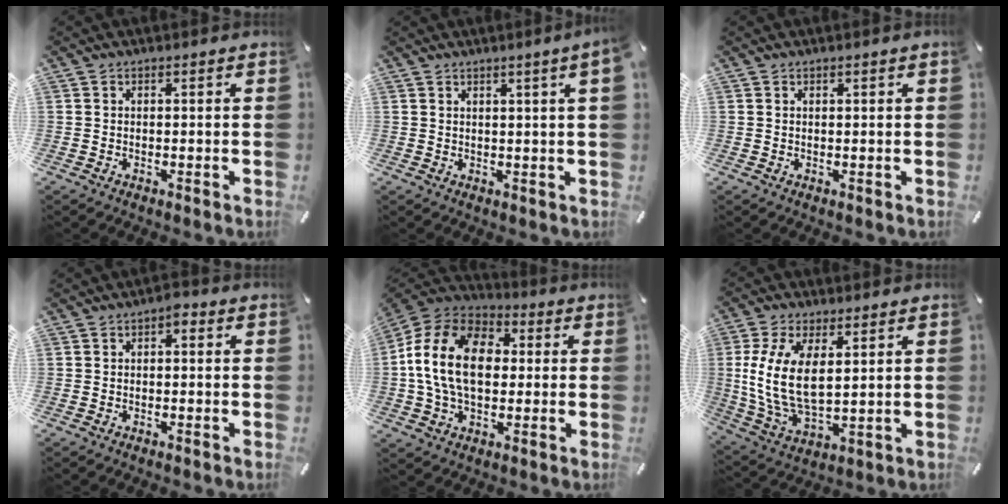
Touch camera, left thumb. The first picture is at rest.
{"total": 3.6, "force": [1.7, -0.3, 3.1], "torque": [-0.059, -0.003, 0.028]}
{"total": 0.7, "force": [0.4, -0.1, 0.6], "torque": [-0.010, -0.002, 0.007]}
{"total": 1.7, "force": [-0.5, 1.0, 1.3], "torque": [-0.027, 0.010, -0.013]}
{"total": 16.8, "force": [0.3, 12.0, 11.8], "torque": [-0.254, 0.018, 0.002]}
{"total": 12.2, "force": [3.1, 6.5, 9.9], "torque": [-0.228, -0.012, 0.055]}